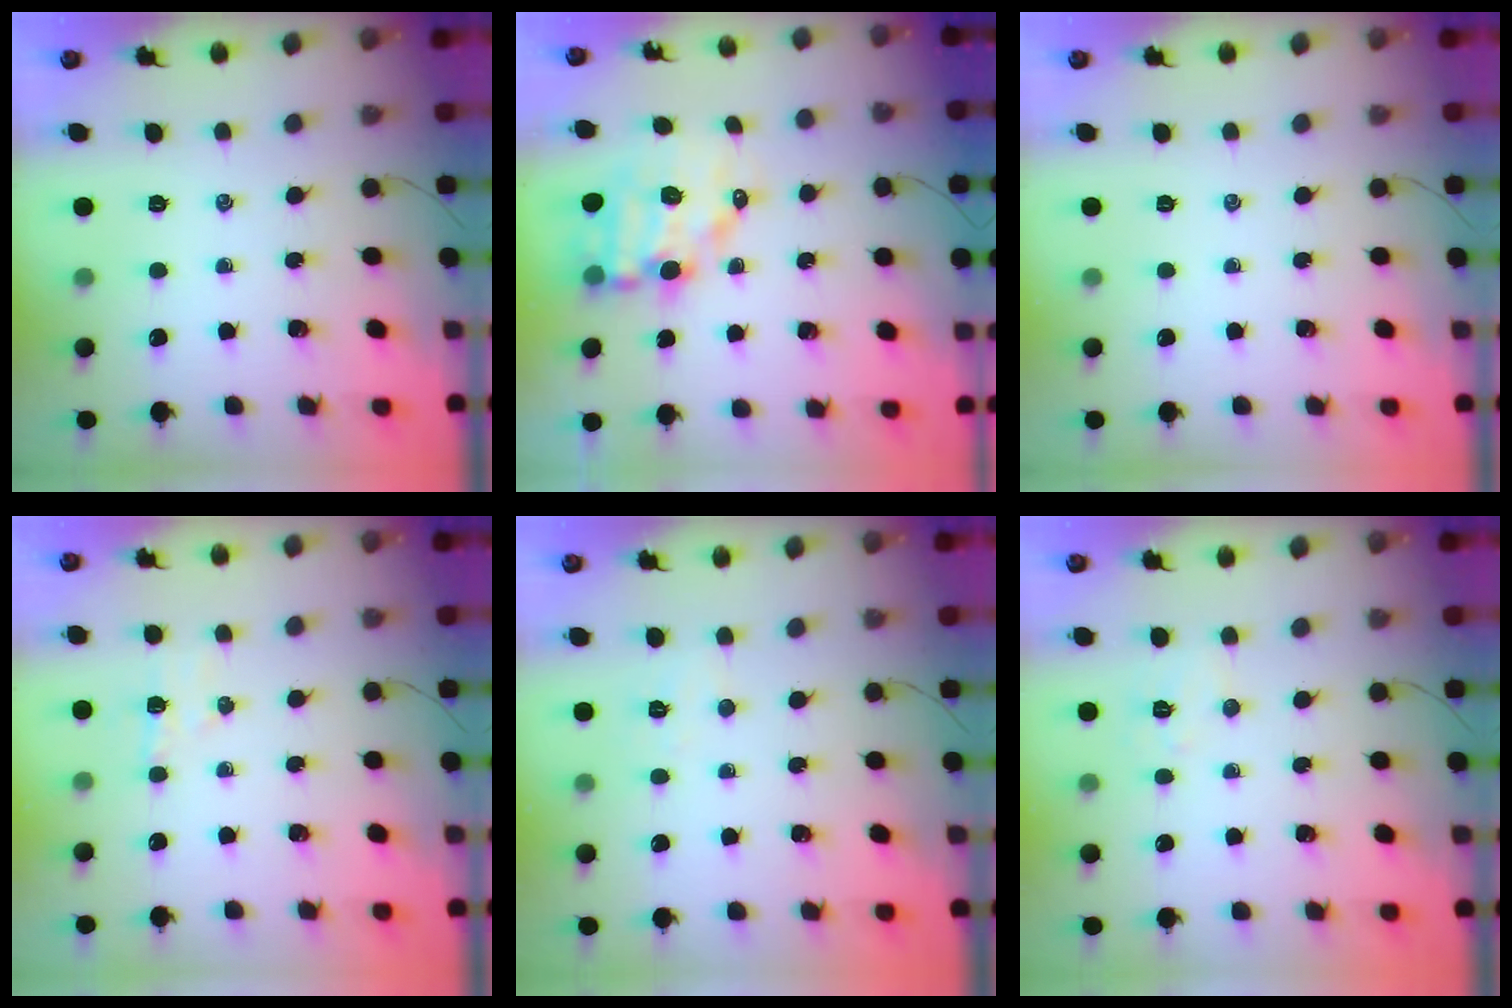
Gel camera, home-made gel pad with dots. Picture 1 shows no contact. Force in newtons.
{"total": 9.7, "press": 9.2, "slide": 2.9}
{"total": 0.0}
{"total": 4.5, "press": 4.4, "slide": 0.8}
{"total": 3.8, "press": 3.7, "slide": 0.9}
{"total": 5.1, "press": 5.0, "slide": 1.1}